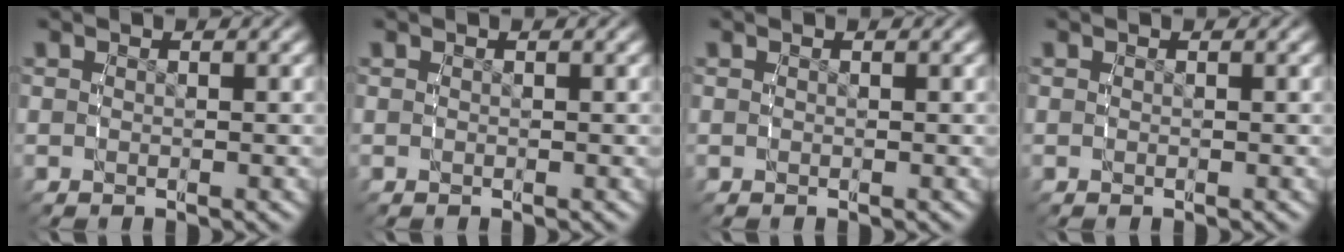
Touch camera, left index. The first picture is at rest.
{"total": 0.0}
{"total": 0.0}
{"total": 0.0}